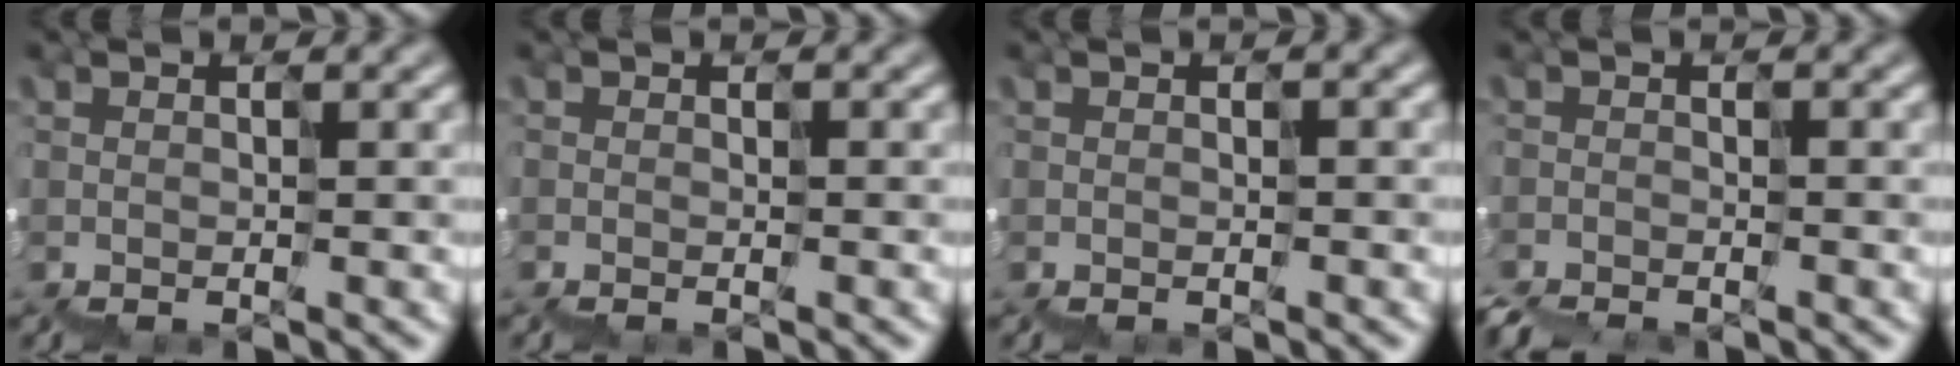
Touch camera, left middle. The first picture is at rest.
{"total": 0.5, "force": [-0.5, 0.0, -0.2], "torque": [0.005, -0.009, -0.006]}
{"total": 0.8, "force": [-0.5, 0.3, 0.6], "torque": [-0.004, 0.003, 0.002]}
{"total": 2.8, "force": [-2.7, 0.2, 0.3], "torque": [-0.006, -0.015, -0.034]}